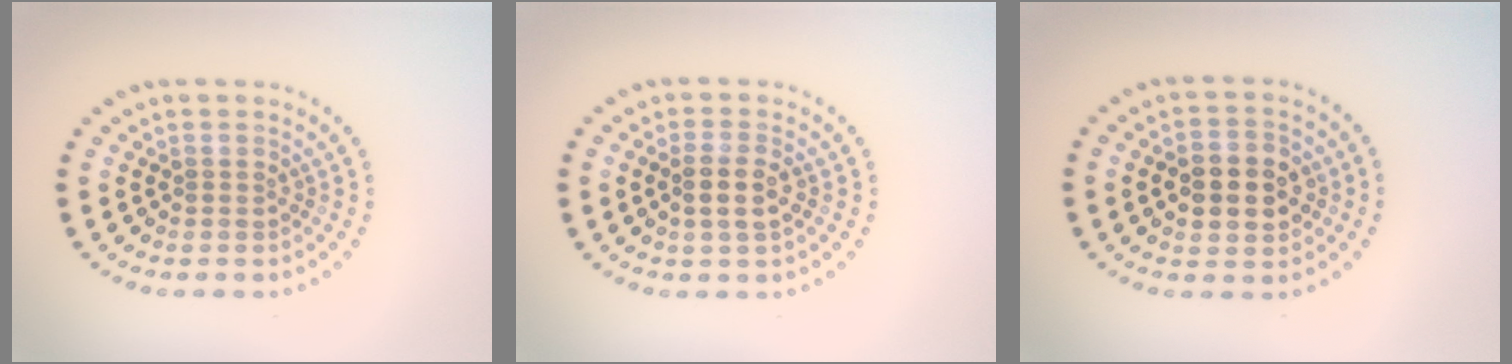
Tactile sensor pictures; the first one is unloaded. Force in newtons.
{"total": 2.5, "press": 2.3, "slide": 0.9}
{"total": 5.0, "press": 5.0, "slide": 0.2}